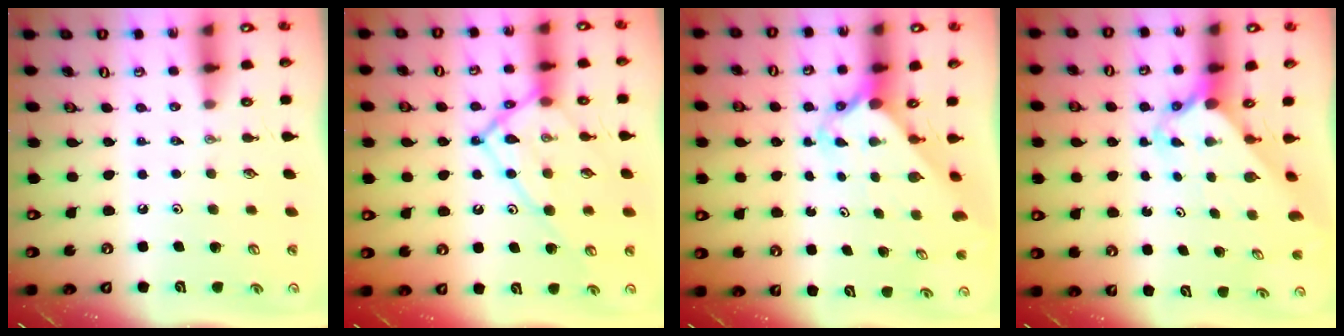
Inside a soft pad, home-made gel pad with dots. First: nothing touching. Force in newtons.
{"total": 15.2, "press": 15.1, "slide": 1.4}
{"total": 2.3, "press": 2.3, "slide": 0.2}
{"total": 2.3, "press": 2.3, "slide": 0.2}